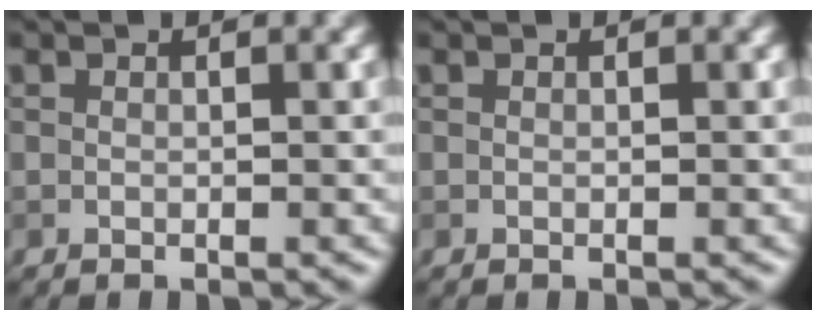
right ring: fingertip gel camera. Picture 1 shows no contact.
{"total": 0.0}